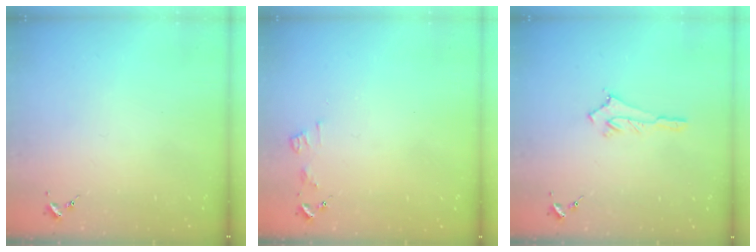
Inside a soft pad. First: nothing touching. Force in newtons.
{"total": 5.2, "press": 5.2, "slide": 0.7}
{"total": 2.9, "press": 2.9, "slide": 0.2}